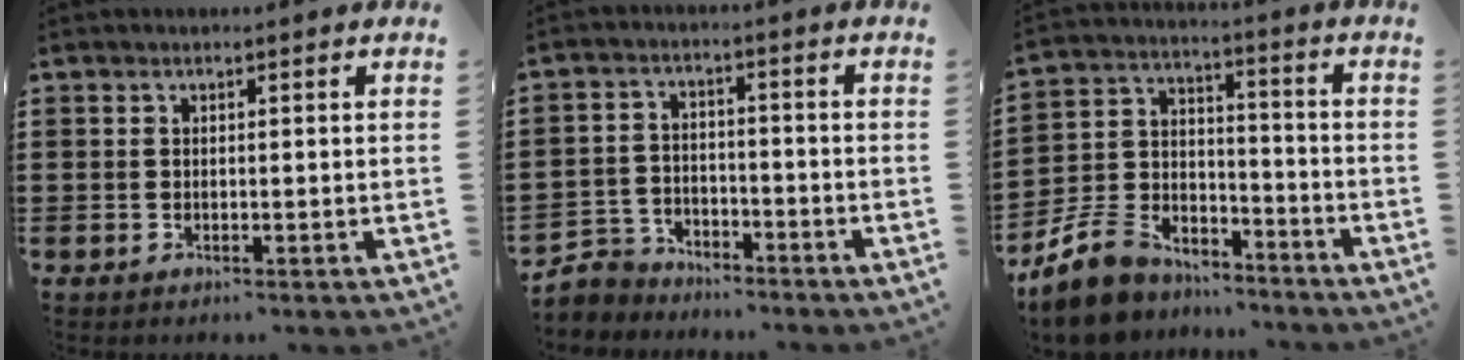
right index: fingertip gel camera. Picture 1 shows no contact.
{"total": 4.6, "force": [-4.3, 1.7, 0.2], "torque": [-0.032, 0.001, -0.096]}
{"total": 8.0, "force": [-7.0, 3.5, 1.7], "torque": [-0.064, 0.014, -0.142]}